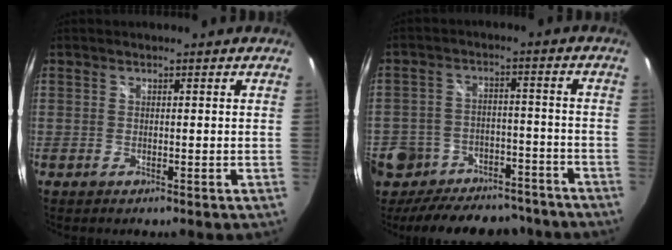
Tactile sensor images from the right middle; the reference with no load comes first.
{"total": 18.2, "force": [-14.2, 9.6, 6.1], "torque": [-0.148, 0.023, -0.187]}